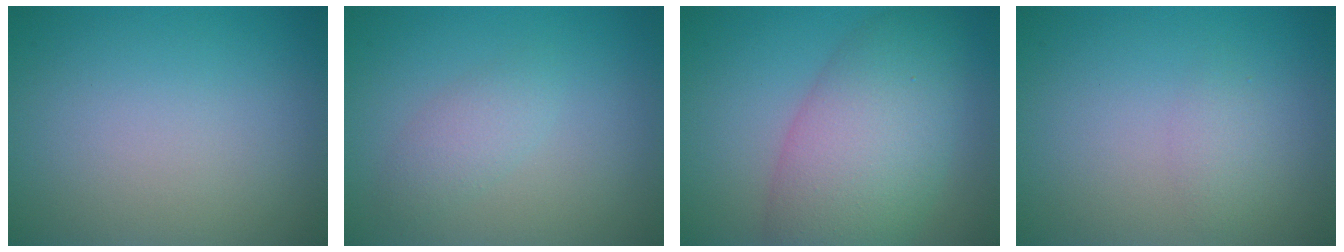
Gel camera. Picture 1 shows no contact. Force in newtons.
{"total": 1.9, "press": 1.9, "slide": 0.1}
{"total": 8.6, "press": 8.6, "slide": 0.3}
{"total": 1.3, "press": 1.3, "slide": 0.0}